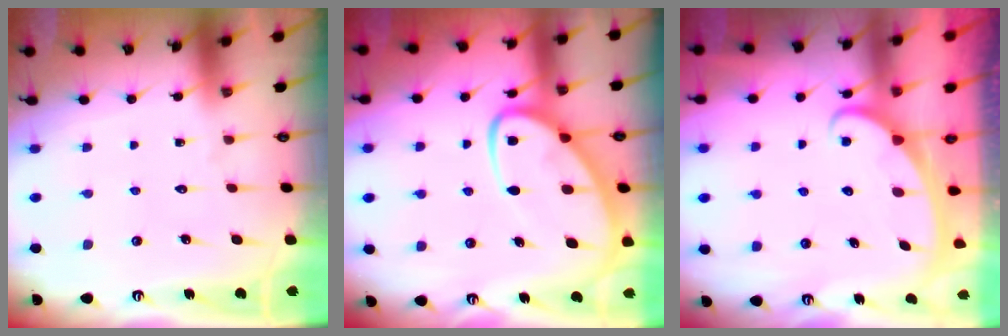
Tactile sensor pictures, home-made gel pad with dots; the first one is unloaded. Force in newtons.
{"total": 10.9, "press": 10.9, "slide": 1.1}
{"total": 2.5, "press": 2.5, "slide": 0.4}